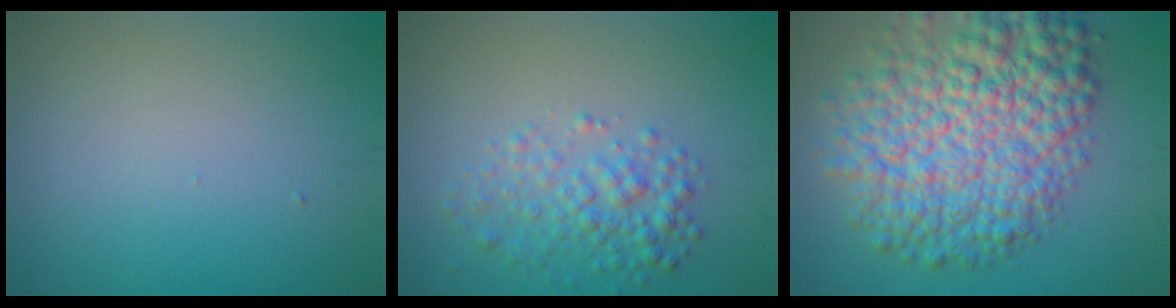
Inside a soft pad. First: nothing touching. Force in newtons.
{"total": 3.2, "press": 3.2, "slide": 0.1}
{"total": 10.4, "press": 10.4, "slide": 0.3}